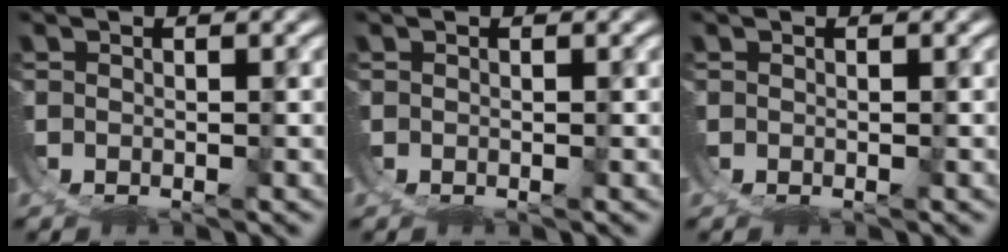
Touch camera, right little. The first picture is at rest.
{"total": 0.0}
{"total": 0.0}